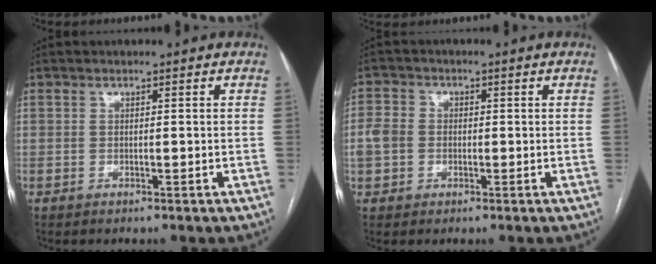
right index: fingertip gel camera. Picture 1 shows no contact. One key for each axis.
{"total": 4.1, "fx": -0.5, "fy": 3.6, "fz": 2.0, "tx": -0.052, "ty": 0.016, "tz": -0.009}